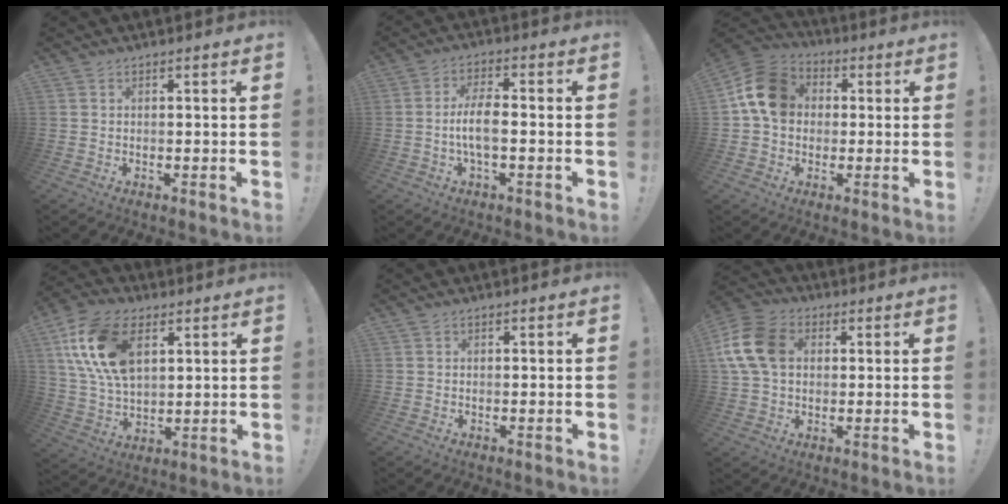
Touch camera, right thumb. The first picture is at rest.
{"total": 7.4, "force": [-1.5, 2.1, 6.9], "torque": [-0.137, 0.001, -0.029]}
{"total": 13.9, "force": [2.2, 11.1, 8.1], "torque": [-0.134, 0.014, 0.048]}
{"total": 19.1, "force": [7.1, 11.9, 13.1], "torque": [-0.266, -0.014, 0.130]}
{"total": 0.0}
{"total": 14.5, "force": [3.0, 10.8, 9.3], "torque": [-0.189, 0.010, 0.062]}